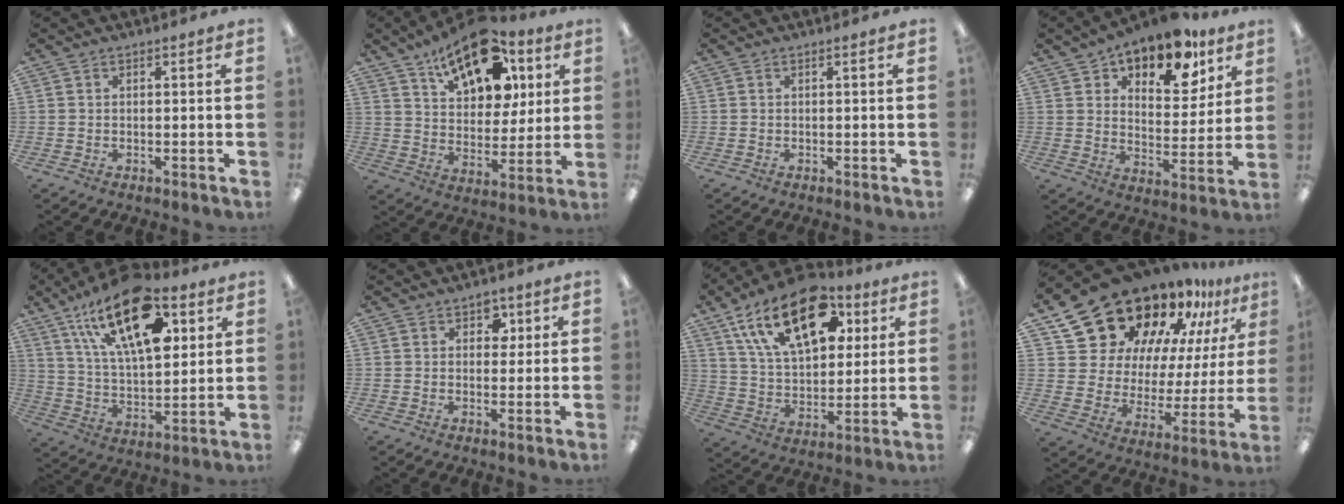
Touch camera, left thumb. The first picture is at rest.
{"total": 19.9, "force": [12.0, 10.6, 11.8], "torque": [-0.176, -0.055, 0.207]}
{"total": 0.0}
{"total": 15.5, "force": [12.0, 6.9, 7.0], "torque": [-0.109, -0.076, 0.208]}
{"total": 23.5, "force": [12.5, 11.1, 16.5], "torque": [-0.271, -0.053, 0.211]}
{"total": 3.8, "force": [1.9, 2.9, 1.5], "torque": [-0.005, -0.005, 0.027]}
{"total": 22.6, "force": [11.5, 12.7, 14.8], "torque": [-0.251, -0.040, 0.201]}
{"total": 21.7, "force": [18.7, 9.3, 5.7], "torque": [-0.113, -0.154, 0.344]}